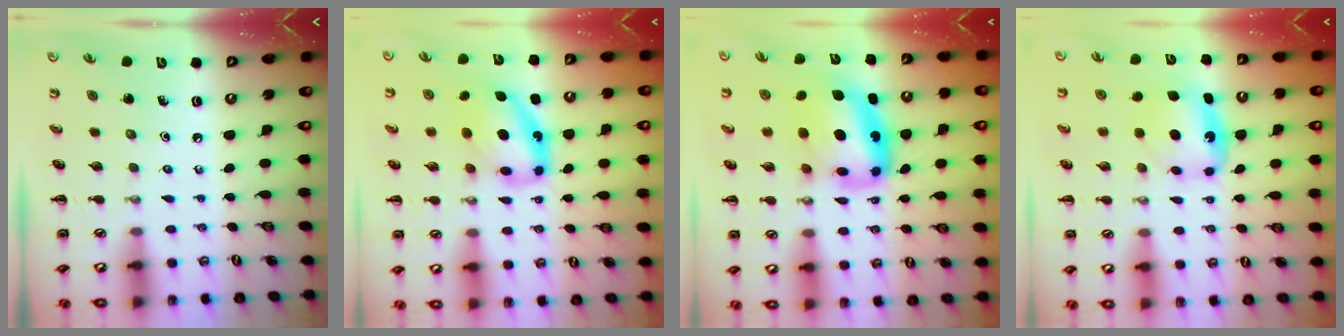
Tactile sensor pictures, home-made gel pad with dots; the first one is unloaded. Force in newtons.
{"total": 10.0, "press": 9.8, "slide": 2.3}
{"total": 11.7, "press": 11.4, "slide": 2.9}
{"total": 6.4, "press": 6.3, "slide": 0.9}